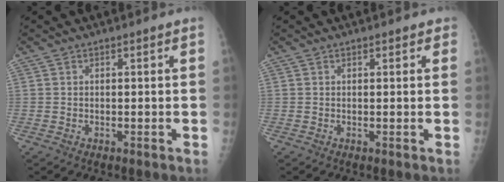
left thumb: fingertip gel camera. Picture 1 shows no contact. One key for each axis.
{"total": 0.9, "fx": 0.6, "fy": 0.5, "fz": 0.5, "tx": 0.003, "ty": -0.001, "tz": 0.002}